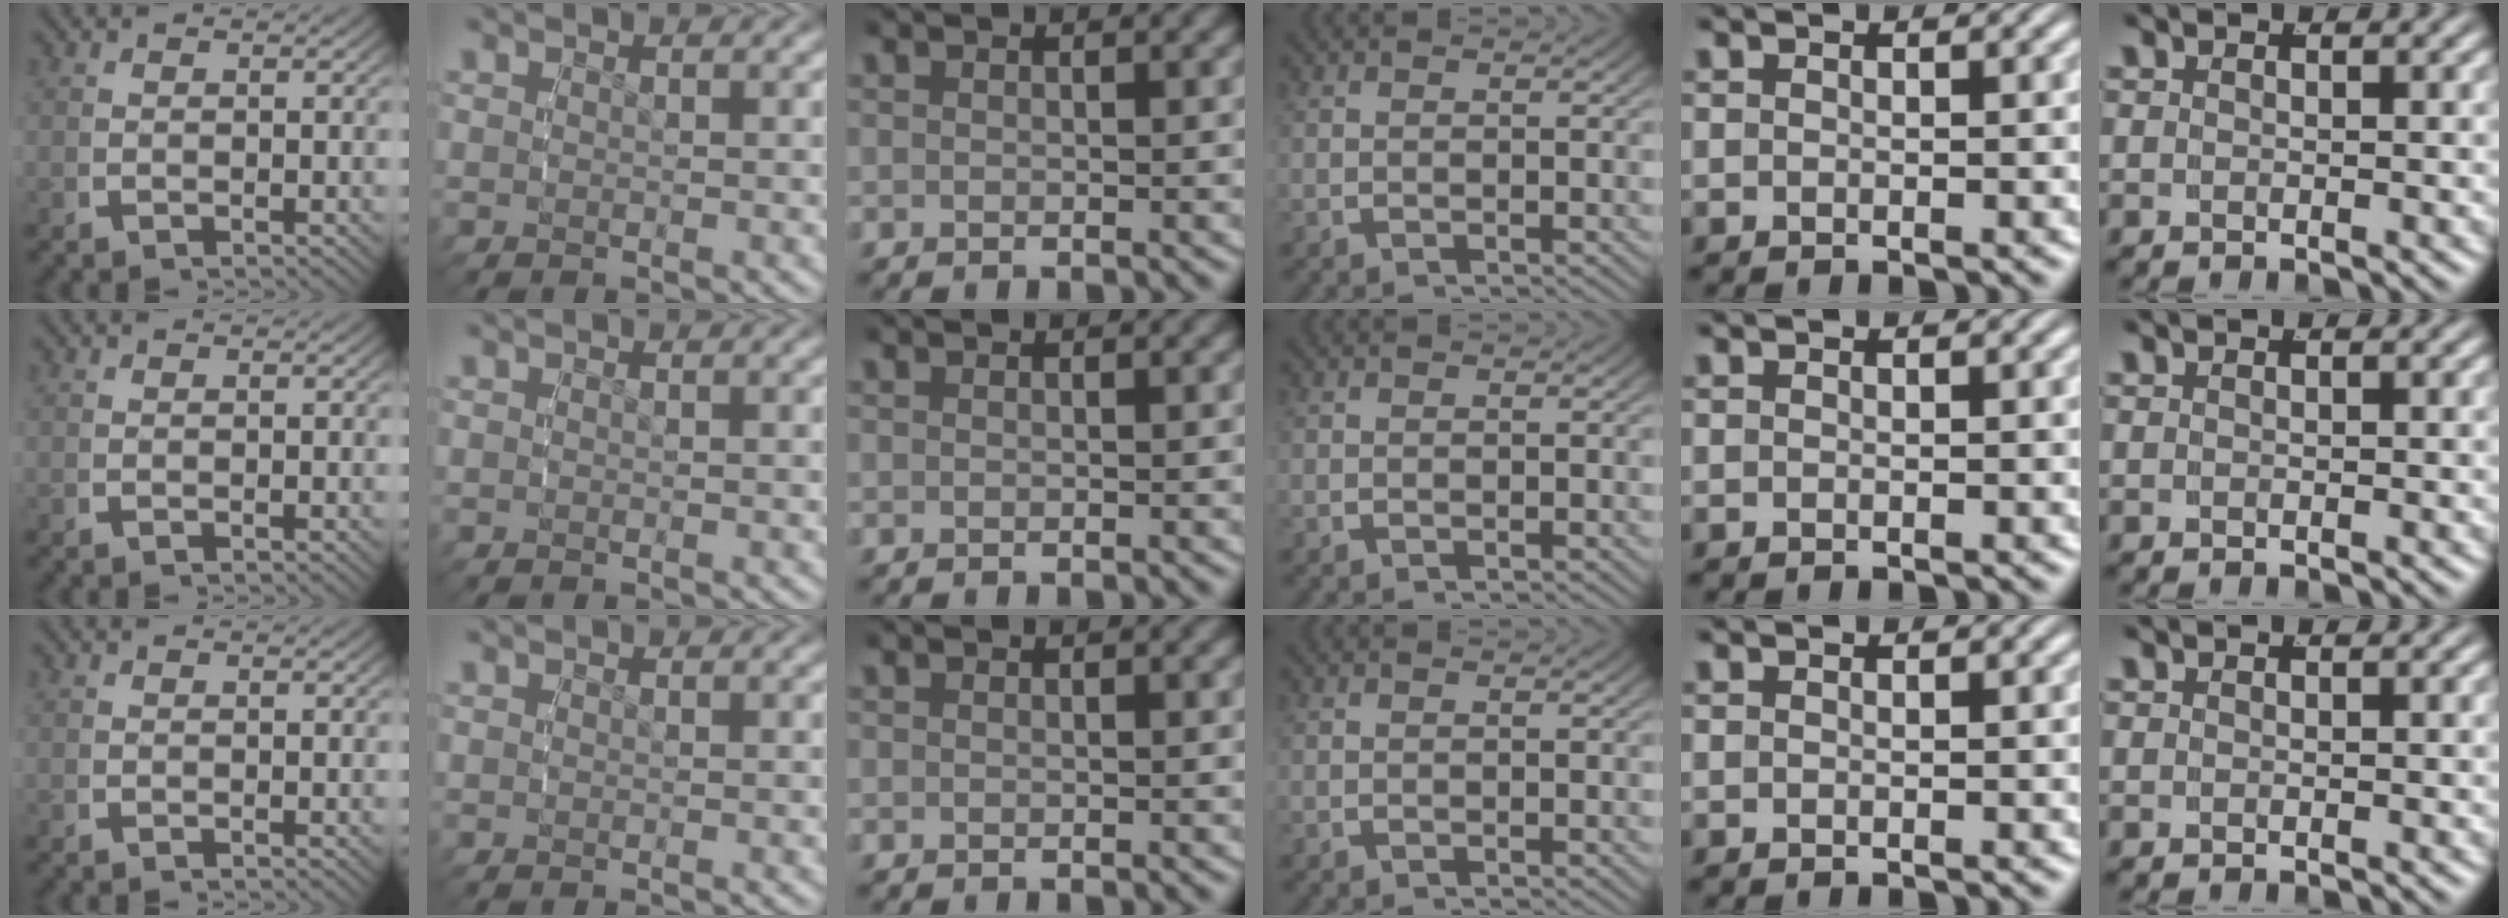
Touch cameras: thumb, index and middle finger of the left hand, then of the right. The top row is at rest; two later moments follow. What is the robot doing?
{"motion": "reach", "object": "markers"}